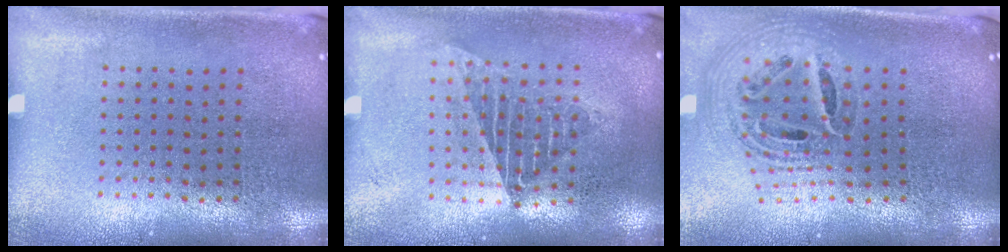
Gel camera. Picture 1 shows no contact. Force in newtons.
{"total": 1.3, "press": 1.2, "slide": 0.6}
{"total": 1.7, "press": 1.5, "slide": 0.9}